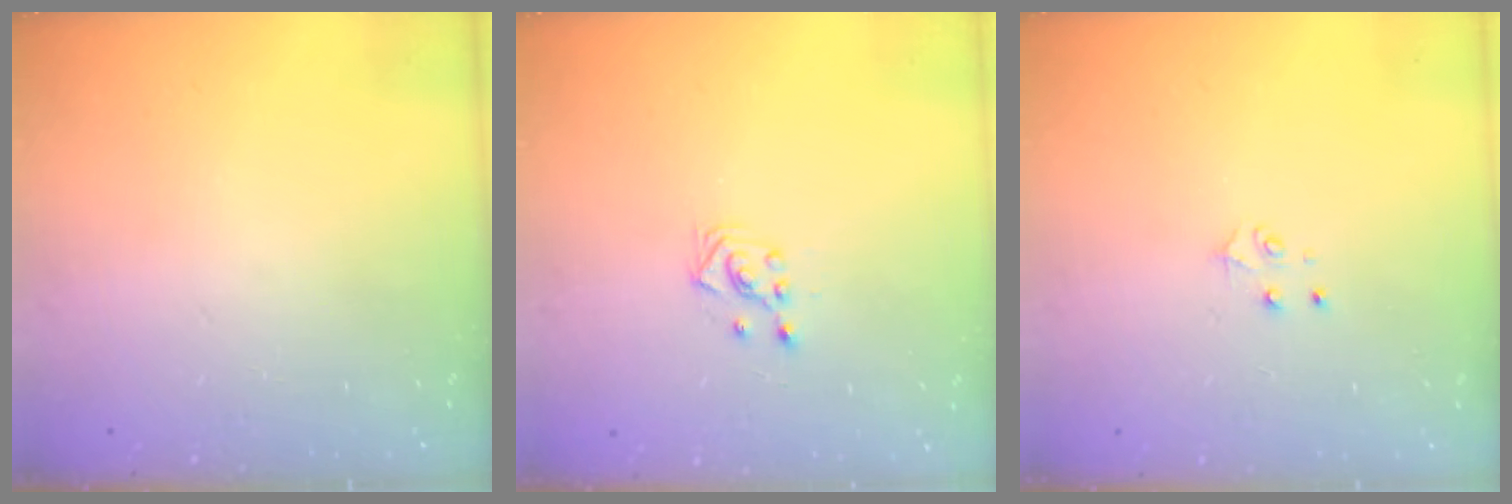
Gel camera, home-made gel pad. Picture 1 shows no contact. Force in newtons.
{"total": 2.9, "press": 2.7, "slide": 1.0}
{"total": 3.7, "press": 3.7, "slide": 0.4}